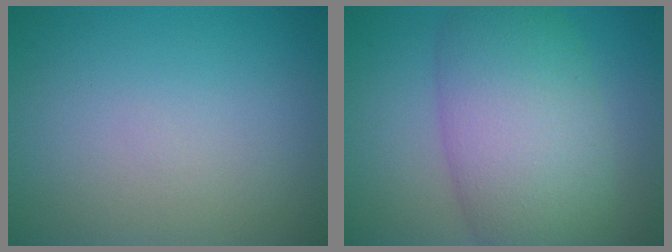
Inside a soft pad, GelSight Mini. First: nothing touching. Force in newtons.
{"total": 9.7, "press": 9.7, "slide": 0.5}